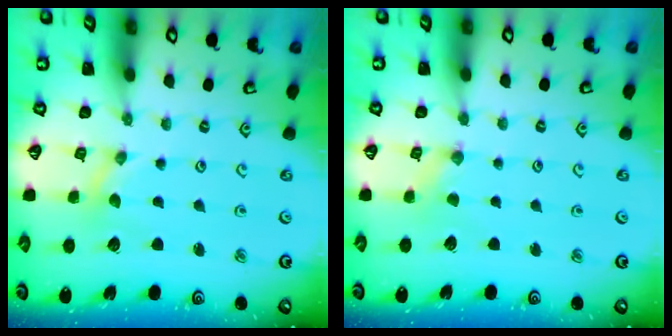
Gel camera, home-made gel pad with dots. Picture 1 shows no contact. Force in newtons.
{"total": 0.0}